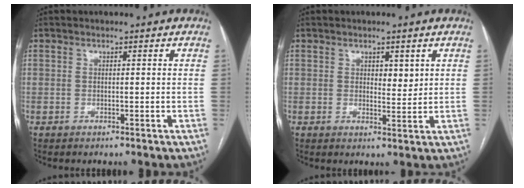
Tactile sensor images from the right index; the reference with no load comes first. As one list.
[{"total": 2.6, "force": [1.2, 1.2, 1.9], "torque": [-0.026, -0.008, 0.018]}]